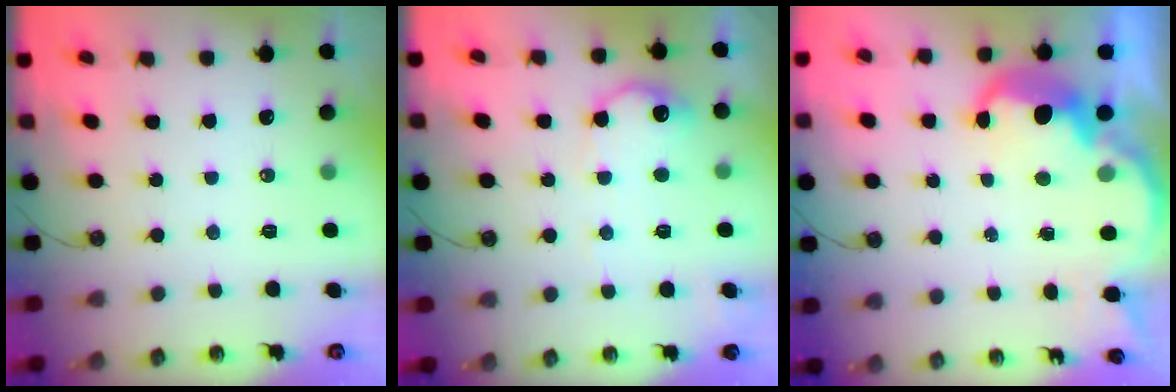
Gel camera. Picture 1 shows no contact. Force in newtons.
{"total": 11.6, "press": 11.6, "slide": 0.5}
{"total": 8.0, "press": 8.0, "slide": 0.5}